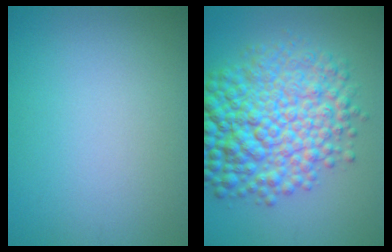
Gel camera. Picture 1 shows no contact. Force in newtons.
{"total": 10.5, "press": 10.5, "slide": 0.1}